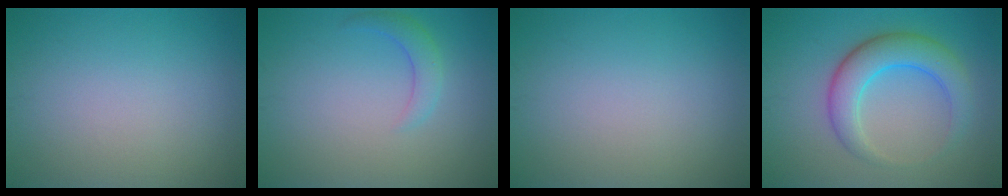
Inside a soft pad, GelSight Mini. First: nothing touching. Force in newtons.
{"total": 2.1, "press": 2.1, "slide": 0.2}
{"total": 0.0}
{"total": 5.4, "press": 5.4, "slide": 0.1}